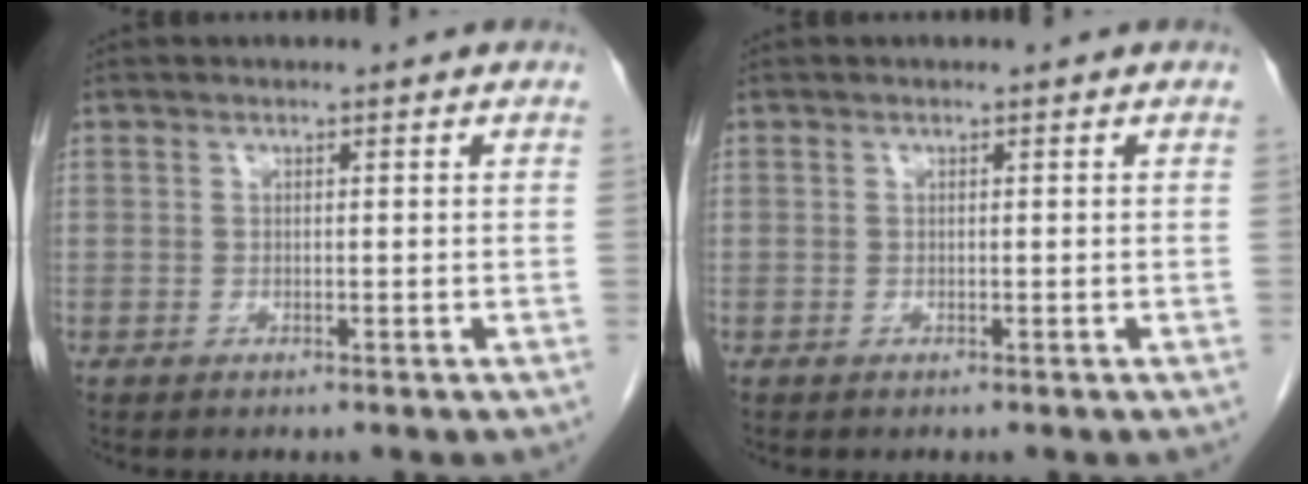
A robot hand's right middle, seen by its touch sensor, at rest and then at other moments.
{"total": 0.0}